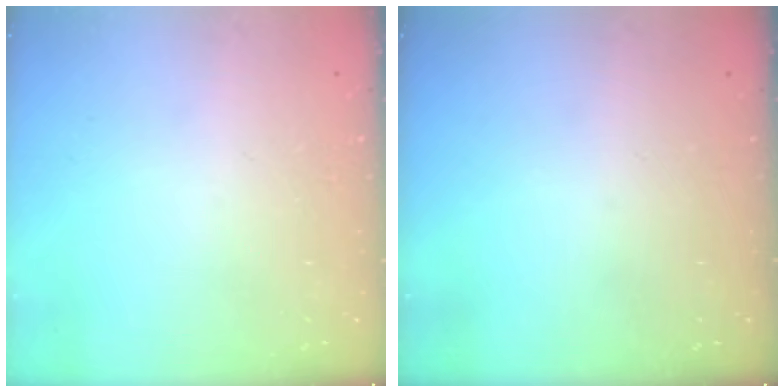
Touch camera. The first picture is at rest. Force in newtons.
{"total": 0.0}